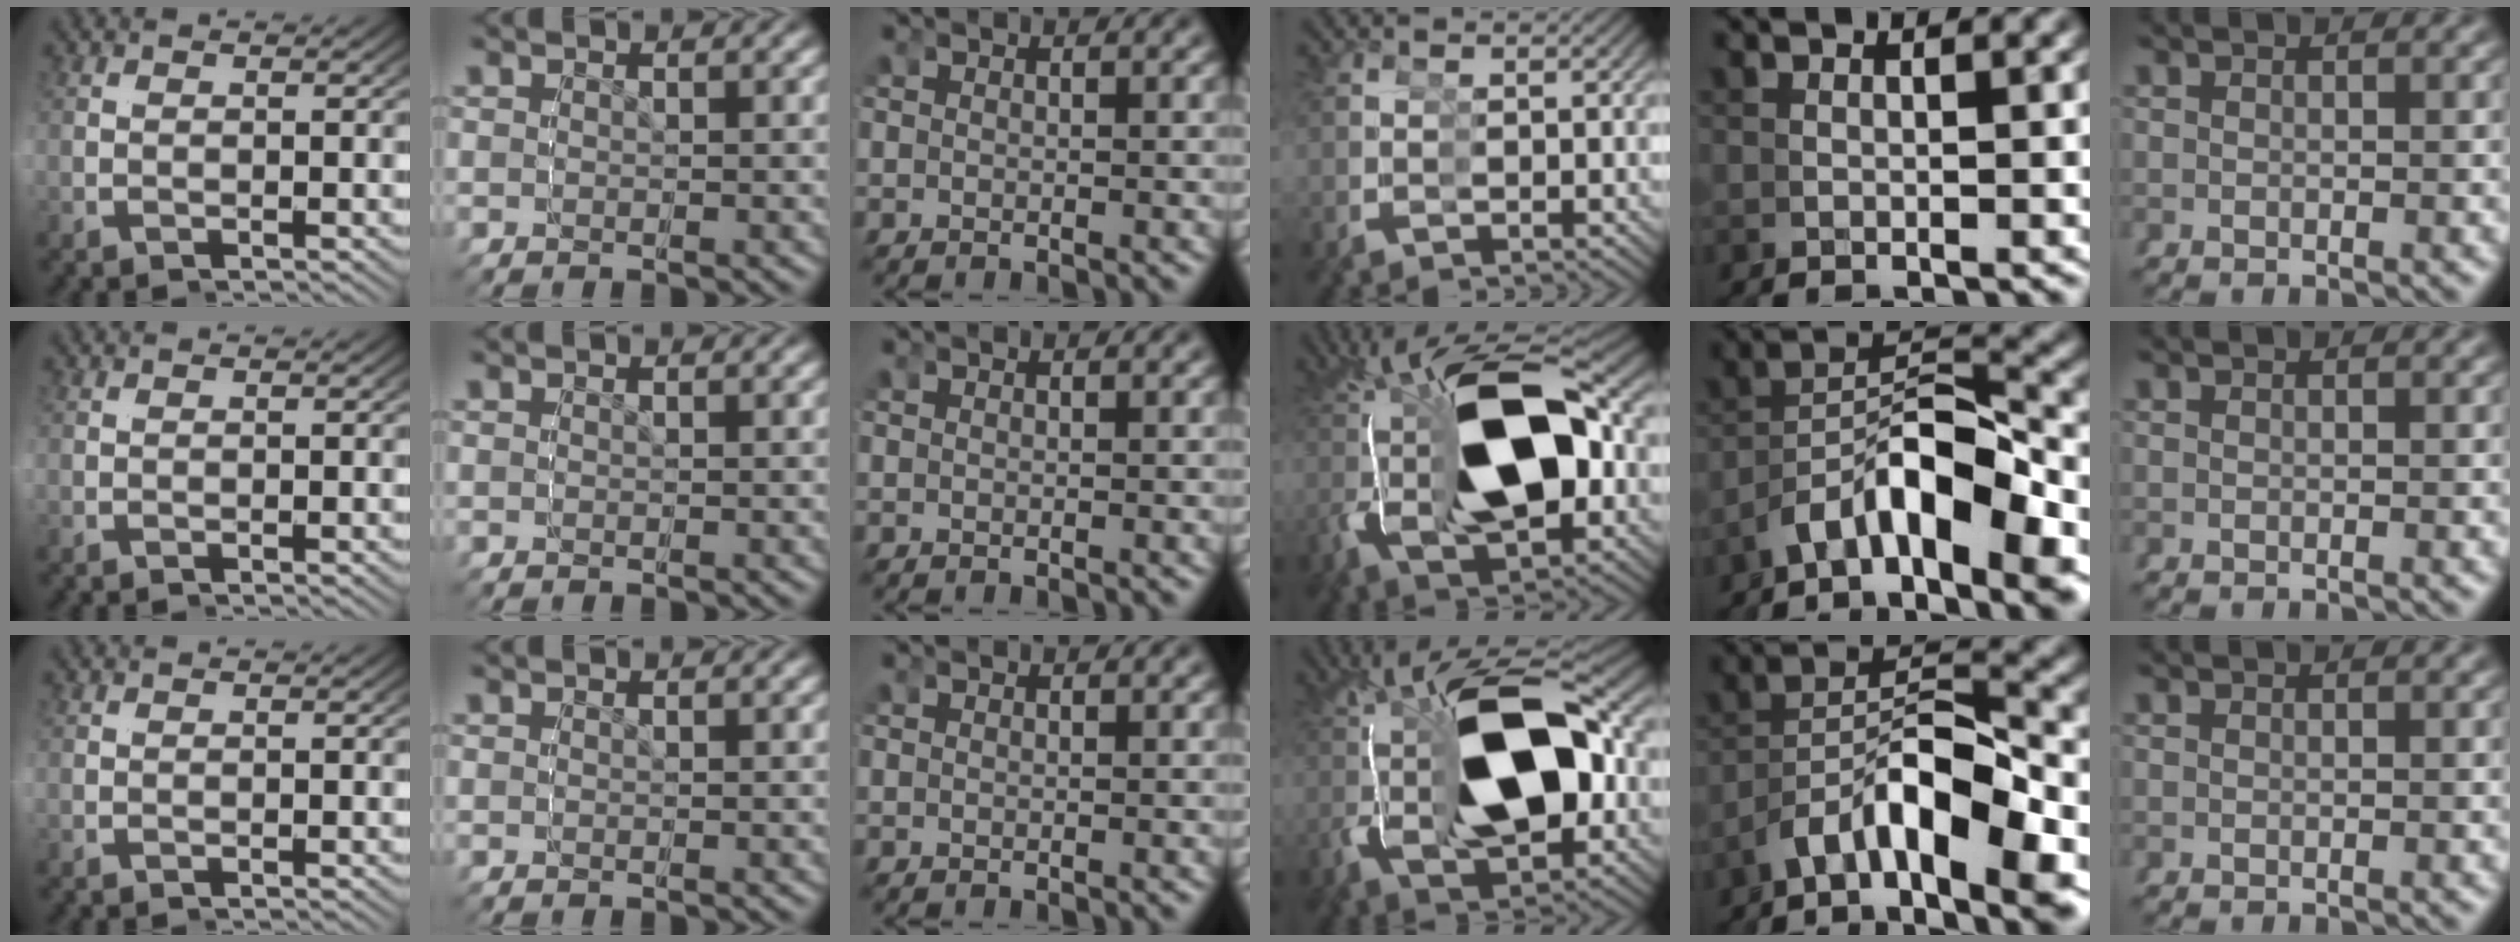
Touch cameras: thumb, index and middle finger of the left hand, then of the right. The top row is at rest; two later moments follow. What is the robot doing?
{"motion": "grasp_and_lifting", "object": "glasses"}